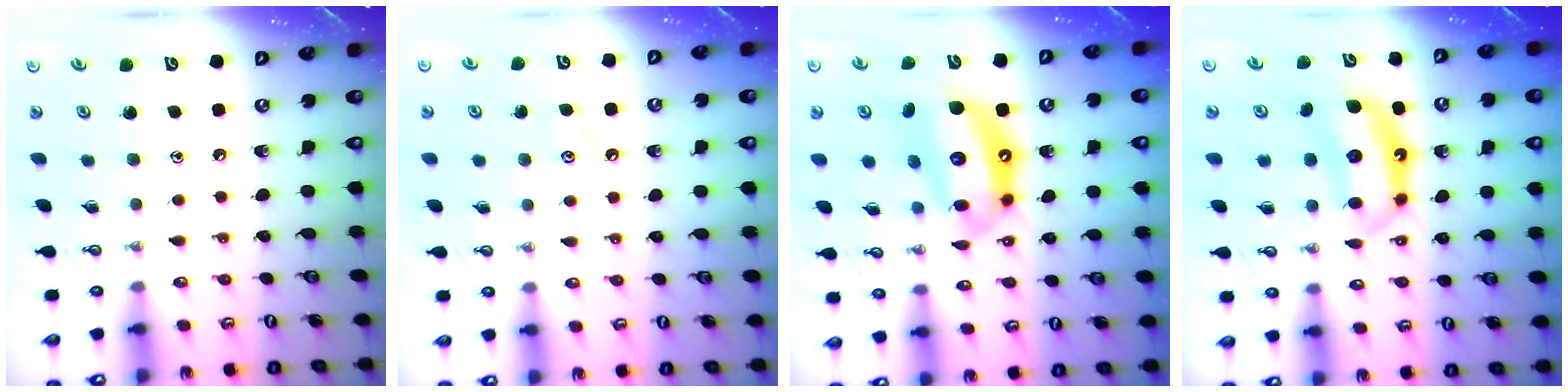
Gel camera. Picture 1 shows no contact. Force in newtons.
{"total": 2.8, "press": 2.7, "slide": 0.5}
{"total": 14.9, "press": 14.9, "slide": 1.2}
{"total": 7.1, "press": 7.1, "slide": 0.5}